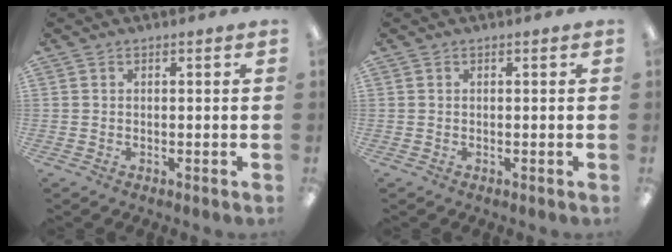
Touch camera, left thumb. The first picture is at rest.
{"total": 0.0}